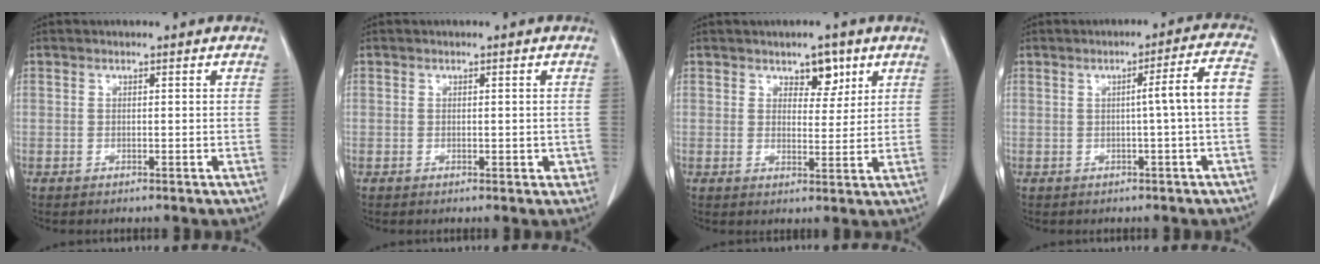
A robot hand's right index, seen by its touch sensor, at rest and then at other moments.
{"total": 1.7, "force": [-0.2, 1.1, 1.3], "torque": [-0.009, 0.002, 0.000]}
{"total": 4.2, "force": [2.5, 2.2, 2.5], "torque": [-0.028, 0.001, 0.038]}
{"total": 5.7, "force": [-0.5, -1.0, 5.5], "torque": [-0.073, 0.011, -0.007]}